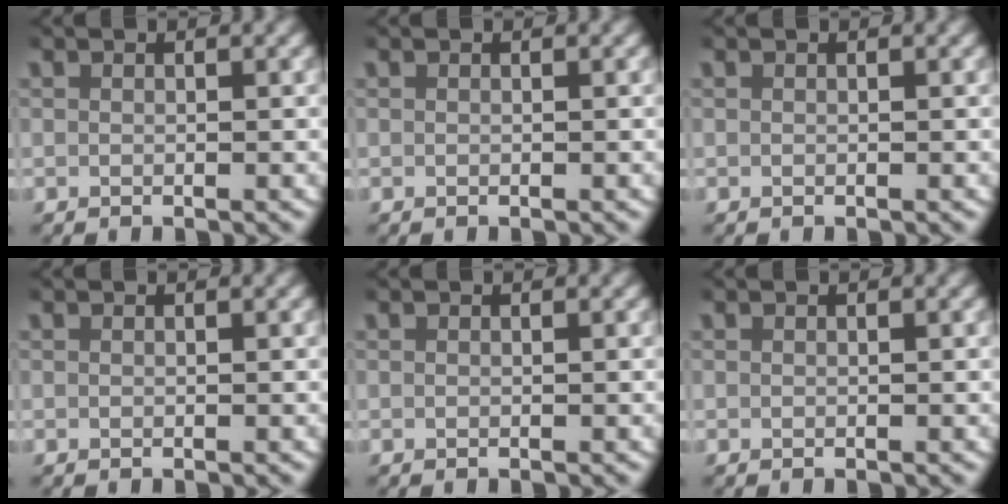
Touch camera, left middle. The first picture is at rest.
{"total": 0.0}
{"total": 0.0}
{"total": 0.0}
{"total": 0.0}
{"total": 0.0}